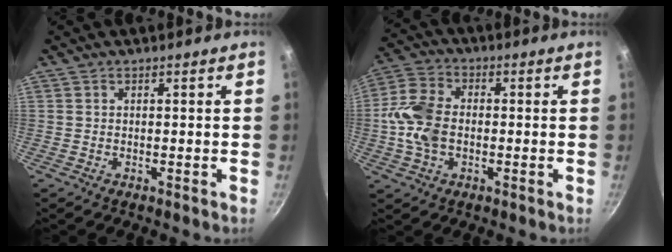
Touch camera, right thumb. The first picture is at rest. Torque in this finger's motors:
{"motor_torque": [1.91, 1.77, 1.46, -0.44, 0.11]}